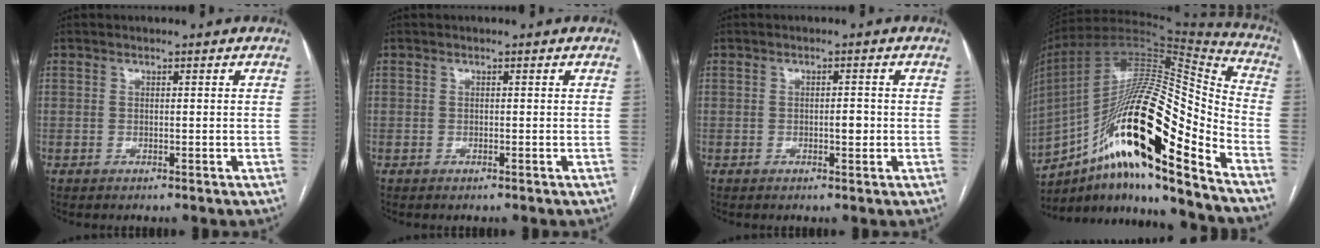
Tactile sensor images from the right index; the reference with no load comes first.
{"total": 0.0}
{"total": 1.9, "force": [-0.3, 0.6, 1.8], "torque": [-0.027, 0.001, -0.005]}
{"total": 27.8, "force": [-14.7, 4.5, 23.1], "torque": [-0.396, 0.006, -0.253]}